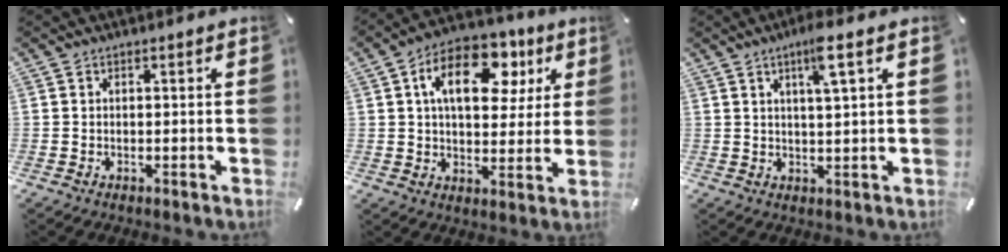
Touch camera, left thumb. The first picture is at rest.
{"total": 16.1, "force": [6.0, 10.0, 11.2], "torque": [-0.171, -0.007, 0.100]}
{"total": 6.1, "force": [3.3, 0.5, 5.1], "torque": [-0.092, -0.004, 0.051]}